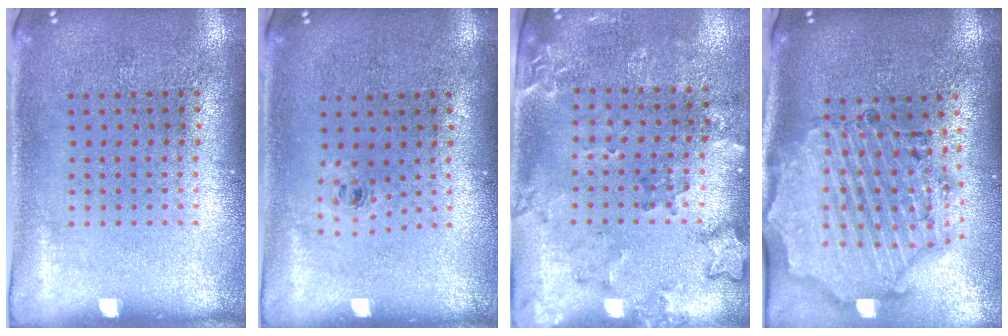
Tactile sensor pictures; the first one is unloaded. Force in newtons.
{"total": 0.6, "press": 0.3, "slide": 0.5}
{"total": 1.9, "press": 1.6, "slide": 1.1}
{"total": 2.2, "press": 2.1, "slide": 0.6}